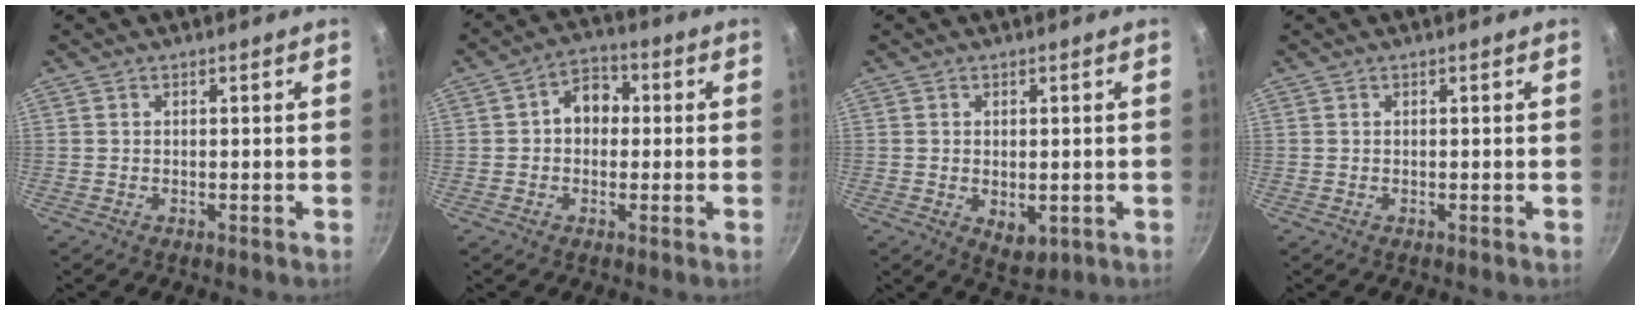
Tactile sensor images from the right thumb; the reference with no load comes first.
{"total": 6.7, "force": [0.4, 5.3, 4.1], "torque": [-0.022, 0.018, -0.004]}
{"total": 5.0, "force": [-0.7, 3.3, 3.8], "torque": [-0.050, -0.012, -0.003]}
{"total": 0.0}